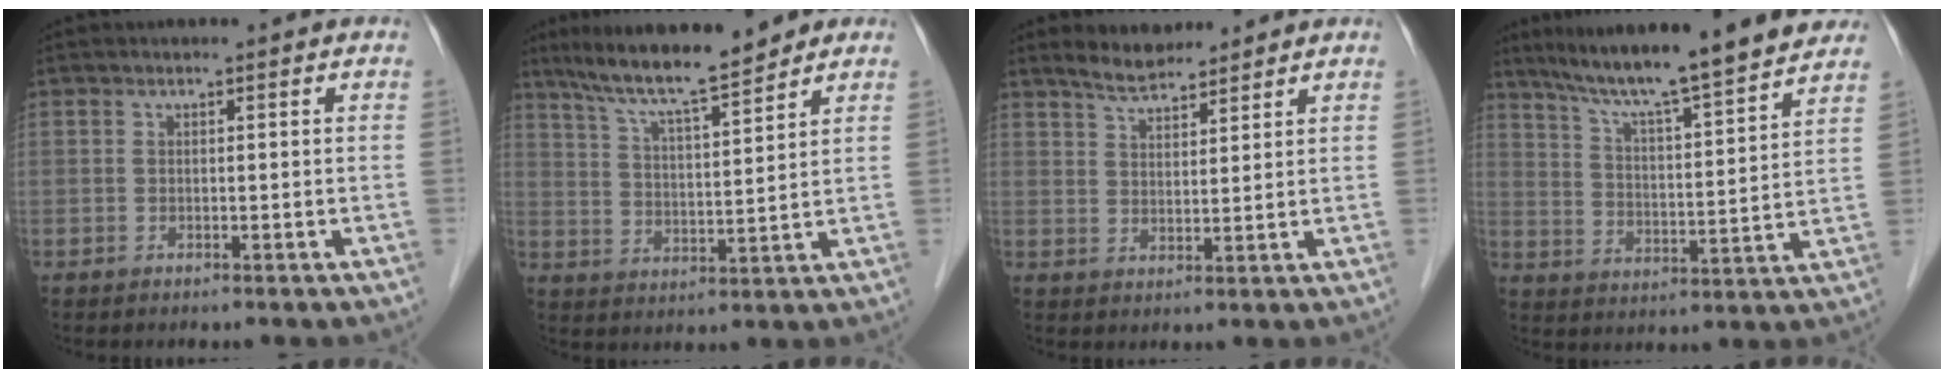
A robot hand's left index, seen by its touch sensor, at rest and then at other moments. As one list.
[{"total": 12.1, "force": [10.1, 1.1, 6.6], "torque": [-0.111, 0.016, 0.173]}, {"total": 5.1, "force": [4.7, 1.3, 1.6], "torque": [-0.039, 0.013, 0.089]}, {"total": 17.6, "force": [15.4, 0.6, 8.6], "torque": [-0.134, 0.013, 0.228]}]